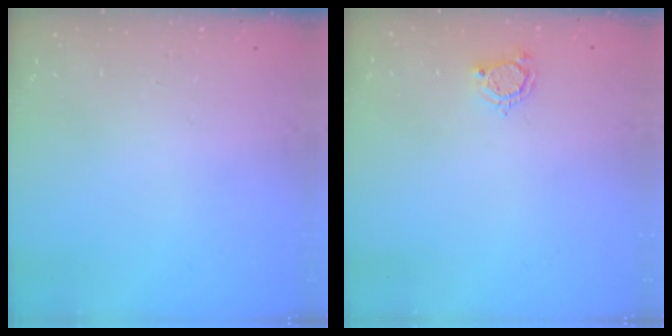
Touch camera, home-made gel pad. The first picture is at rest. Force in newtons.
{"total": 4.2, "press": 4.1, "slide": 0.6}